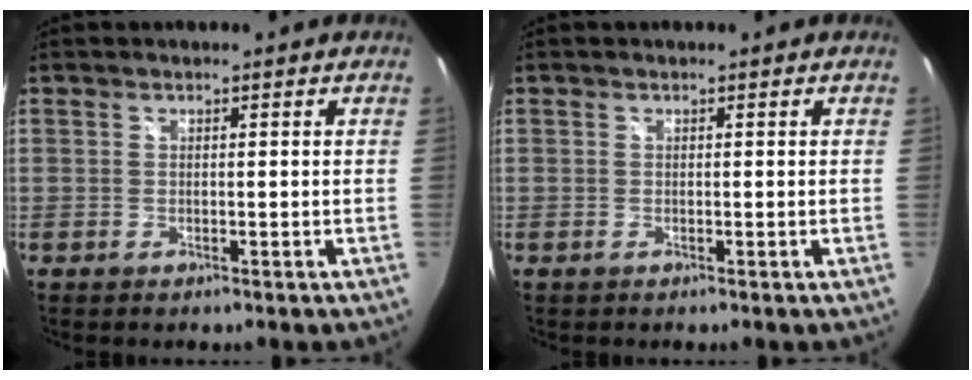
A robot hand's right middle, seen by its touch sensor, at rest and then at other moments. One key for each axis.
{"total": 0.0}